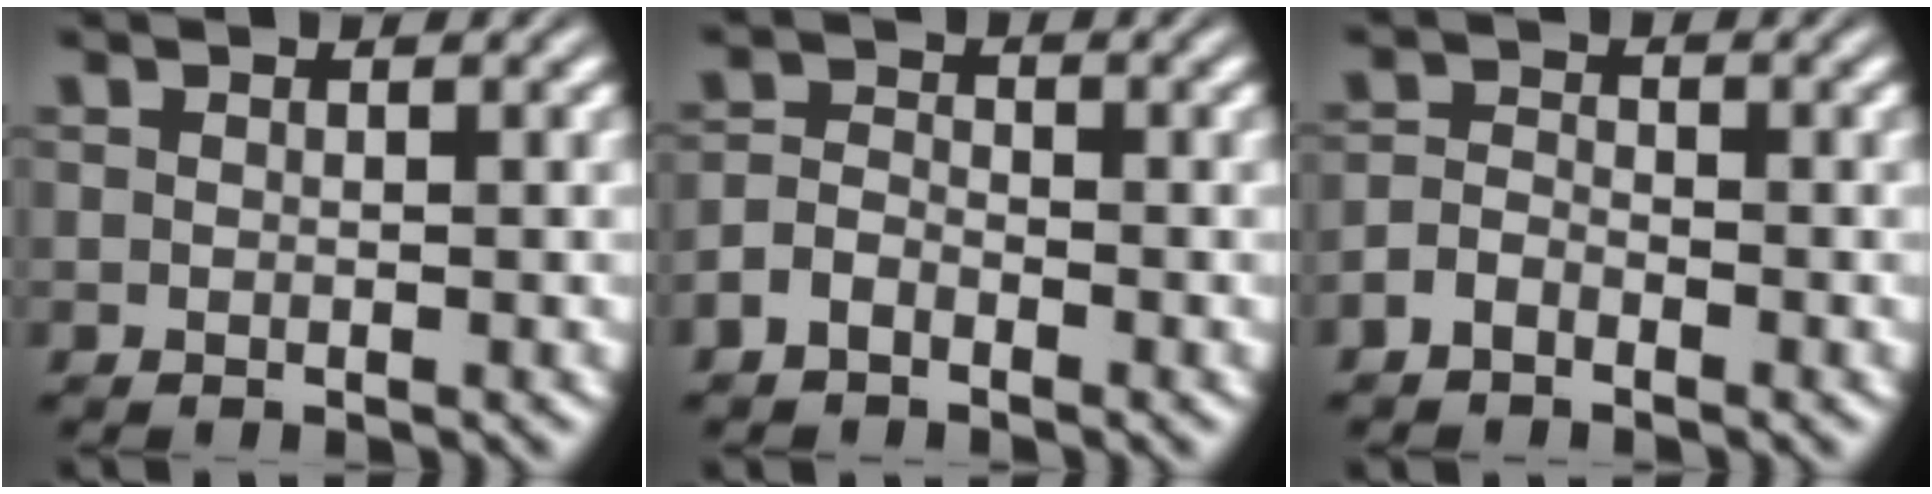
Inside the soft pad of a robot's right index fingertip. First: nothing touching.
{"total": 1.8, "force": [-1.6, 0.7, 0.6], "torque": [-0.004, -0.011, -0.025]}
{"total": 1.7, "force": [-1.6, 0.3, 0.4], "torque": [0.001, -0.009, -0.025]}